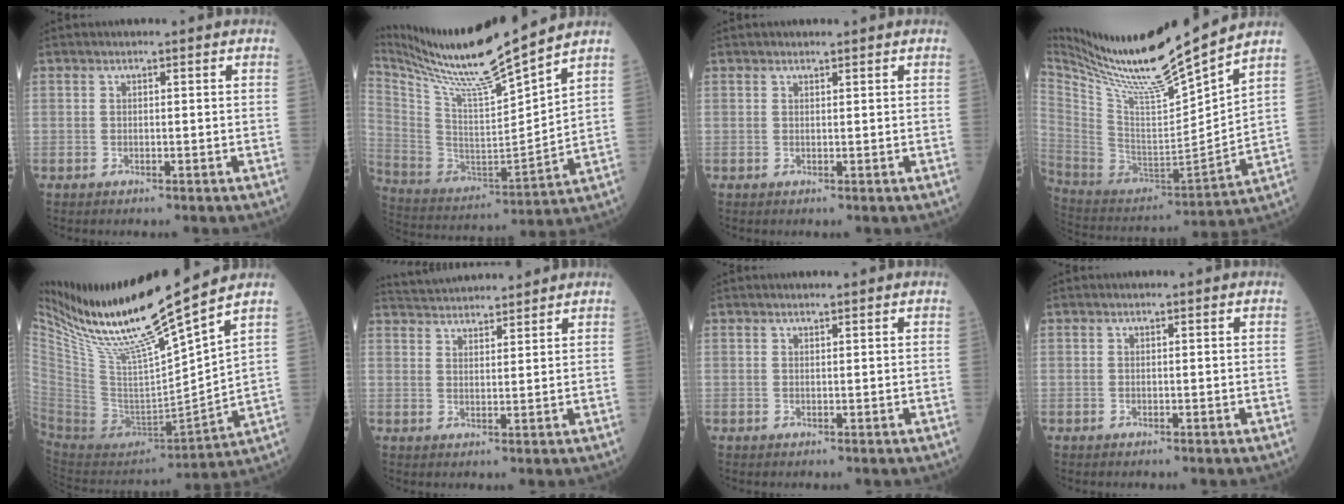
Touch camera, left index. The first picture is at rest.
{"total": 18.7, "force": [16.0, -1.1, 9.6], "torque": [-0.193, -0.027, 0.291]}
{"total": 0.5, "force": [0.5, 0.1, 0.1], "torque": [-0.010, 0.000, 0.008]}
{"total": 20.9, "force": [17.7, -1.0, 11.1], "torque": [-0.206, -0.035, 0.319]}
{"total": 20.9, "force": [16.7, -1.1, 12.6], "torque": [-0.221, -0.038, 0.314]}
{"total": 8.7, "force": [8.5, 0.7, 1.8], "torque": [-0.039, 0.032, 0.136]}
{"total": 0.8, "force": [0.8, 0.0, 0.3], "torque": [-0.007, 0.007, 0.014]}
{"total": 0.0}